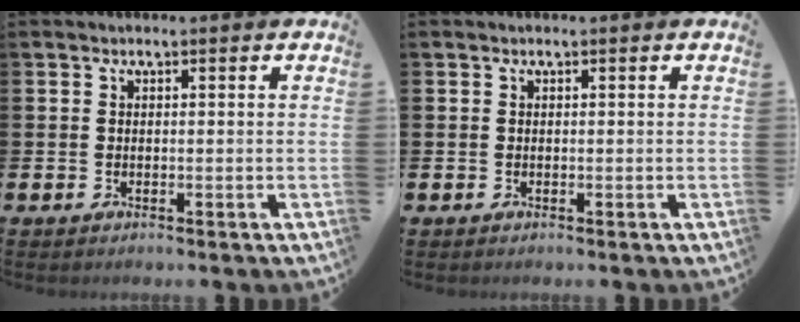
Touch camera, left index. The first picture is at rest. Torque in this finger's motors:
{"motor_torque": [0.00, 0.01, 0.00, 0.00]}